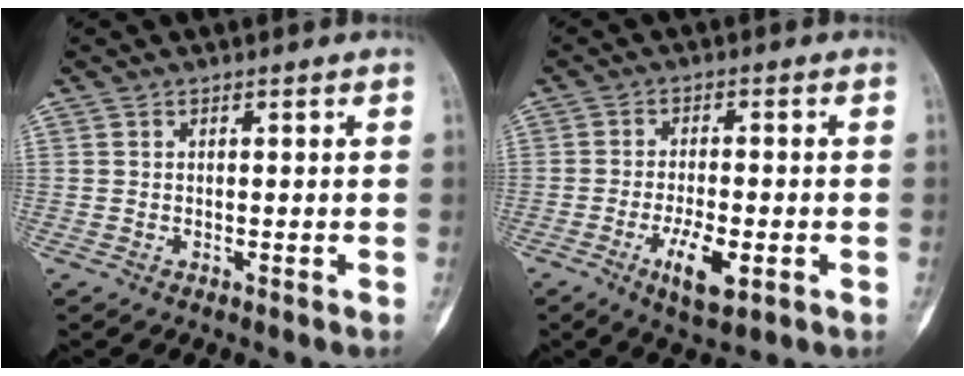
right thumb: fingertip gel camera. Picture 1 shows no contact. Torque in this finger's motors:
{"motor_torque": [-0.04, 0.12, 0.30, 0.23, 0.11]}